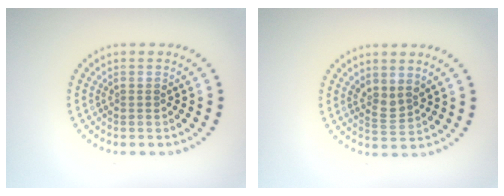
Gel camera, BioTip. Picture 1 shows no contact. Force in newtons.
{"total": 1.9, "press": 1.4, "slide": 1.2}